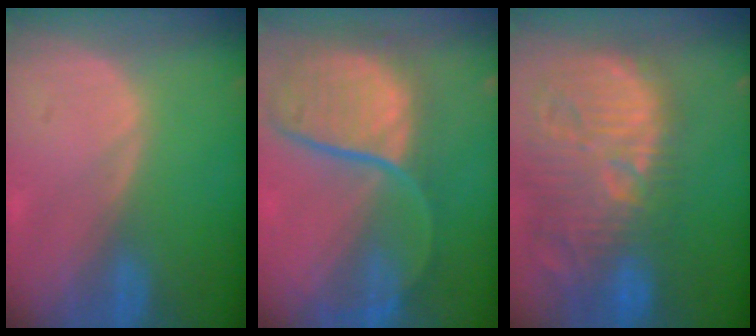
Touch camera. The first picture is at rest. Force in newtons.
{"total": 12.1, "press": 9.8, "slide": 7.0}
{"total": 15.2, "press": 13.3, "slide": 7.4}